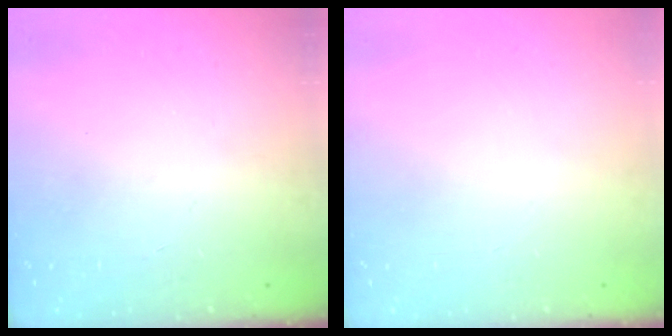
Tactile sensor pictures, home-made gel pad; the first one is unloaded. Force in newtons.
{"total": 0.0}